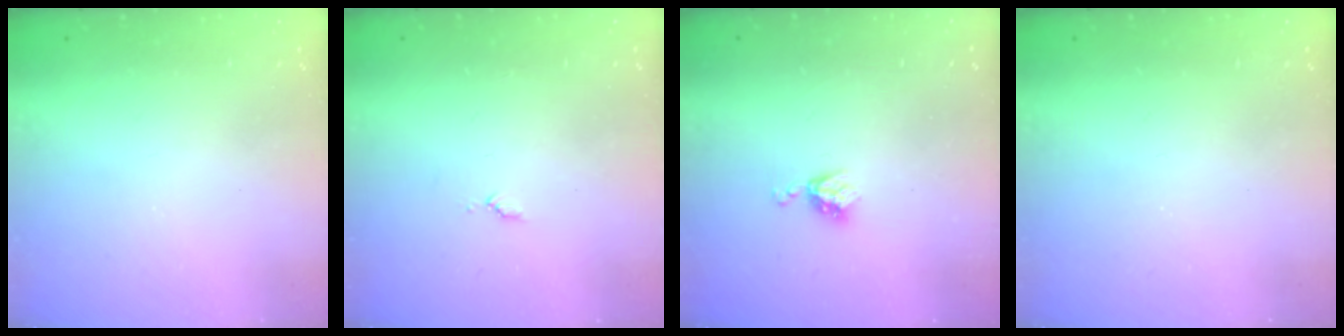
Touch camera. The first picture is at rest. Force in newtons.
{"total": 3.6, "press": 3.6, "slide": 0.4}
{"total": 4.5, "press": 4.4, "slide": 0.7}
{"total": 0.0}